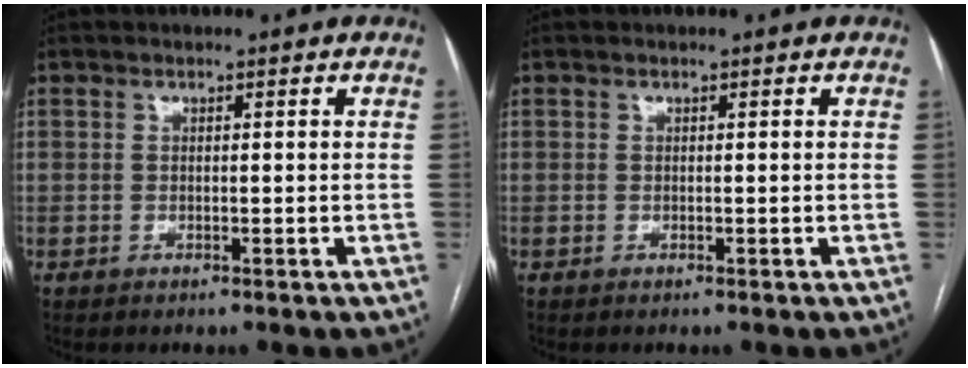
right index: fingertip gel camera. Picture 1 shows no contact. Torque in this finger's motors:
{"motor_torque": [0.00, 0.00, 0.00, 0.00]}